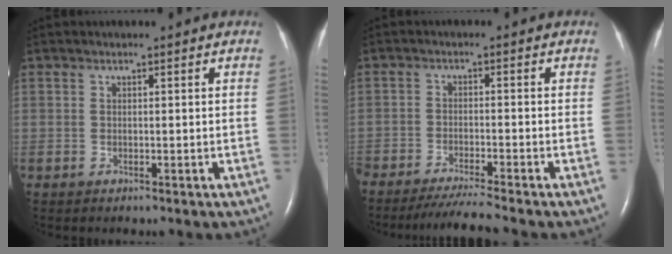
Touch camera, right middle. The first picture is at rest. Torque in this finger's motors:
{"motor_torque": [1.04, -1.10, 0.35, 0.18]}